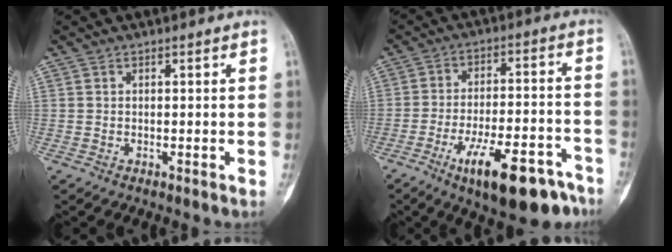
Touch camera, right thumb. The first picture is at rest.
{"total": 17.5, "force": [-10.1, 6.1, 12.9], "torque": [-0.178, 0.059, -0.147]}